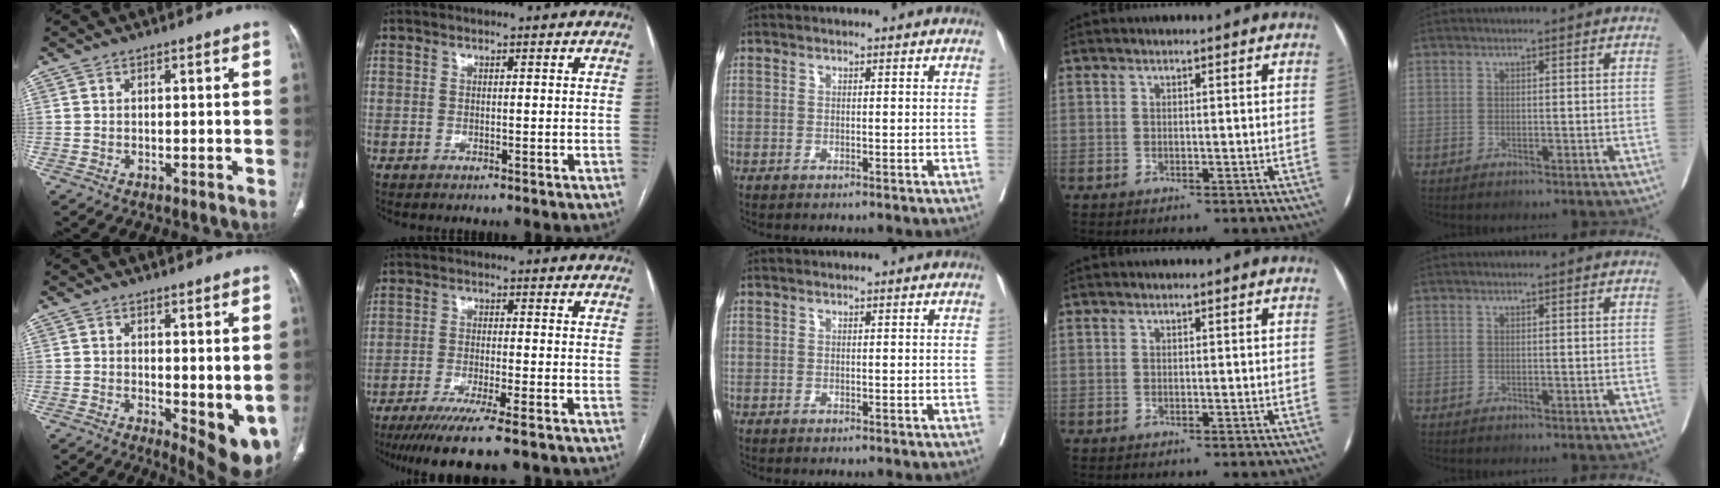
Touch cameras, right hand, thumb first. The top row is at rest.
{"thumb": {"total": 8.6, "force": [-0.9, 3.1, 8.0], "torque": [-0.096, -0.022, -0.002]}, "index": {"total": 10.5, "force": [-7.9, 0.2, 7.0], "torque": [-0.105, -0.025, -0.123]}}